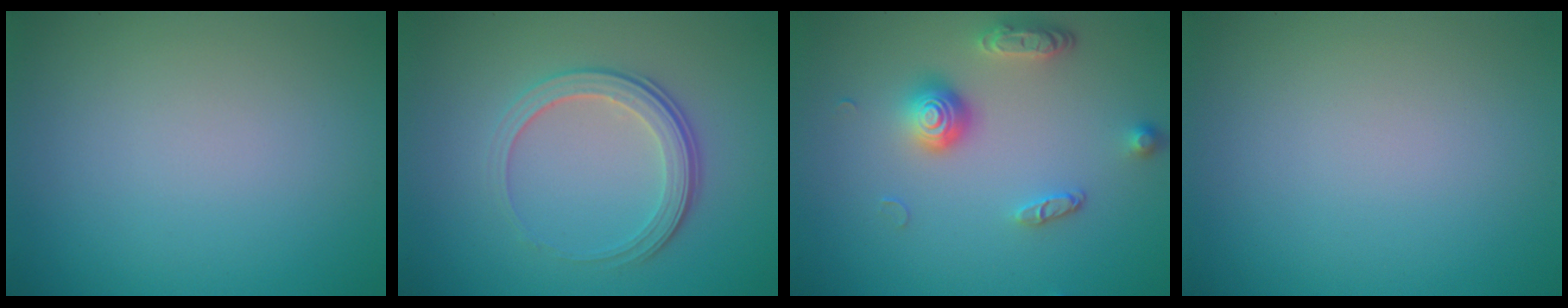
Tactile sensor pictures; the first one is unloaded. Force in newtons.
{"total": 3.5, "press": 2.6, "slide": 2.4}
{"total": 3.7, "press": 2.9, "slide": 2.3}
{"total": 0.0}